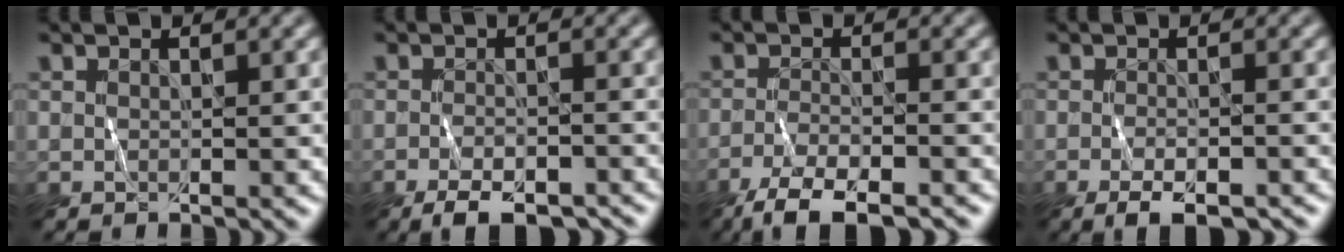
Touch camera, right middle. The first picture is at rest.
{"total": 4.3, "force": [-3.4, 1.2, 2.3], "torque": [-0.037, -0.004, -0.055]}
{"total": 4.7, "force": [-3.9, 0.6, 2.5], "torque": [-0.049, -0.008, -0.078]}
{"total": 2.8, "force": [-2.0, 0.5, 1.8], "torque": [-0.035, -0.004, -0.032]}